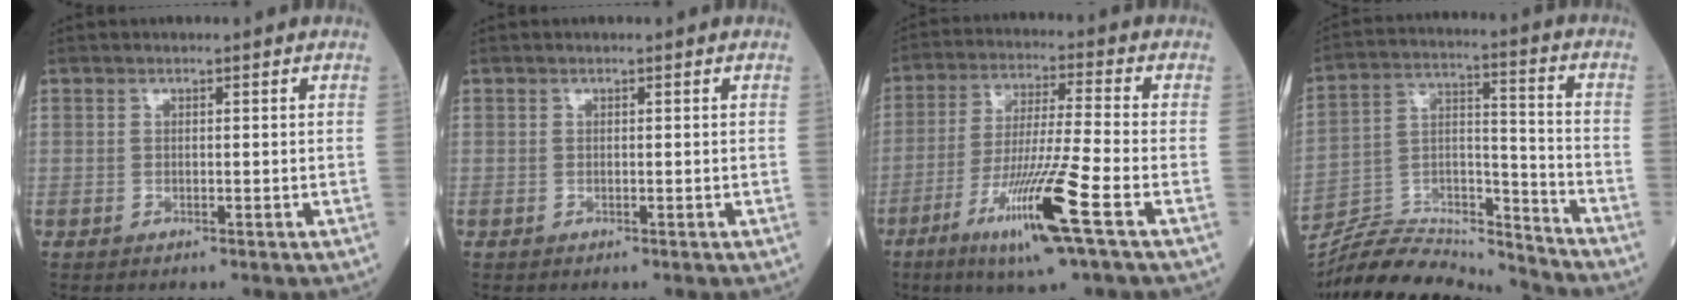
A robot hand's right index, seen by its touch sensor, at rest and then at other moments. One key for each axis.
{"total": 0.0}
{"total": 13.5, "fx": -6.2, "fy": -0.7, "fz": 11.9, "tx": -0.233, "ty": -0.026, "tz": -0.115}
{"total": 16.6, "fx": -16.5, "fy": 1.1, "fz": 1.9, "tx": -0.033, "ty": 0.043, "tz": -0.281}